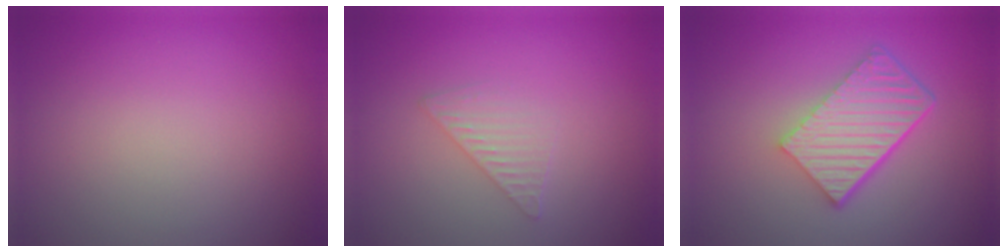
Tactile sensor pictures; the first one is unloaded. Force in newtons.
{"total": 1.6, "press": 1.6, "slide": 0.1}
{"total": 6.1, "press": 4.2, "slide": 4.4}